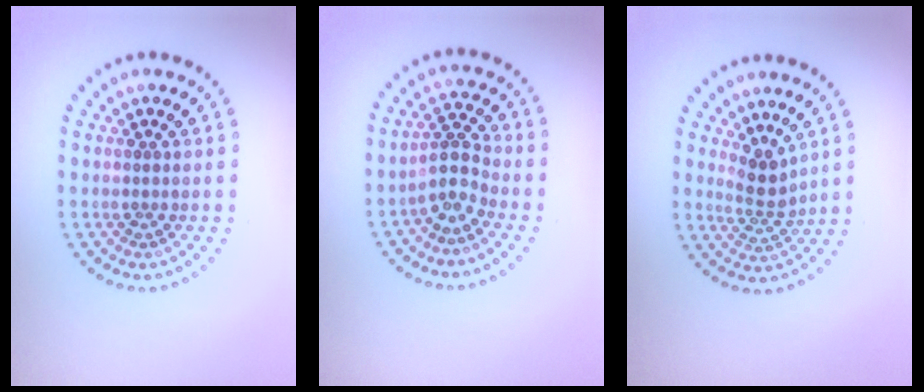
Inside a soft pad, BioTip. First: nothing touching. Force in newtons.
{"total": 2.7, "press": 1.9, "slide": 1.8}
{"total": 2.4, "press": 1.7, "slide": 1.7}